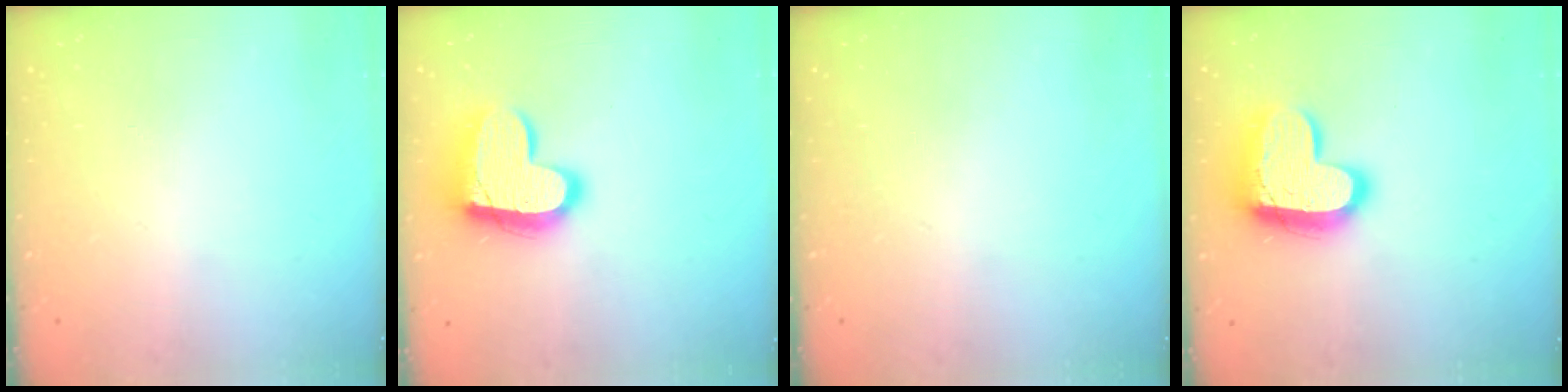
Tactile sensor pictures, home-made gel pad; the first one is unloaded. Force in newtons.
{"total": 17.6, "press": 17.6, "slide": 1.2}
{"total": 0.0}
{"total": 17.9, "press": 17.8, "slide": 1.6}